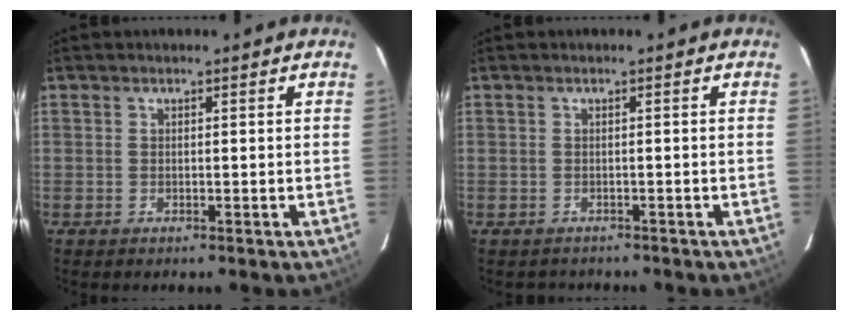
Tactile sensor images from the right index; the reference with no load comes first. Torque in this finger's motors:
{"motor_torque": [0.01, -0.07, 0.02, -0.01]}